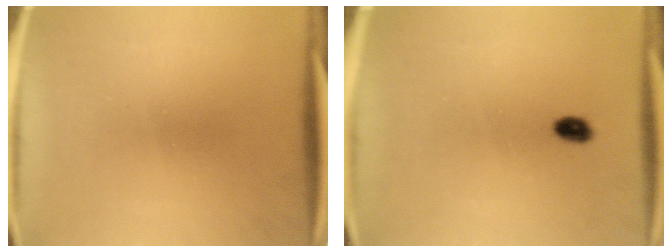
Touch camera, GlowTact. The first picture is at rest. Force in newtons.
{"total": 1.9}